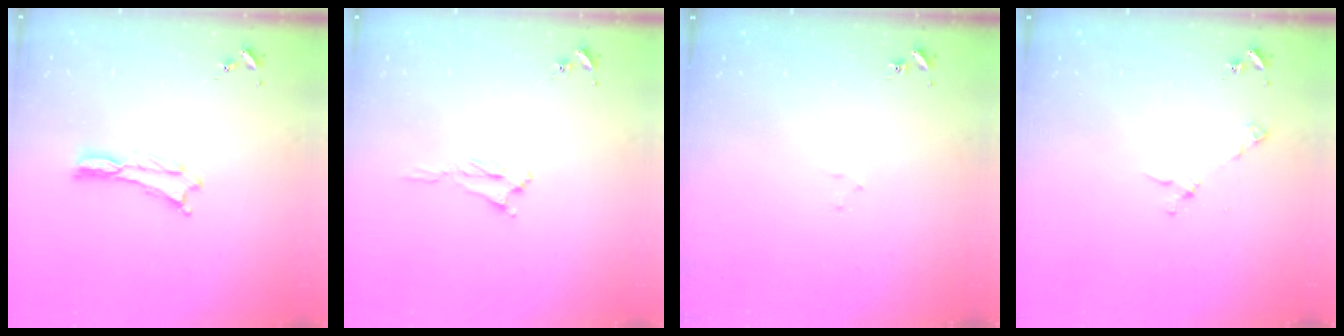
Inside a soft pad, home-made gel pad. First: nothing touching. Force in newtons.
{"total": 3.1, "press": 3.1, "slide": 0.5}
{"total": 1.6, "press": 1.6, "slide": 0.1}
{"total": 2.9, "press": 2.9, "slide": 0.2}